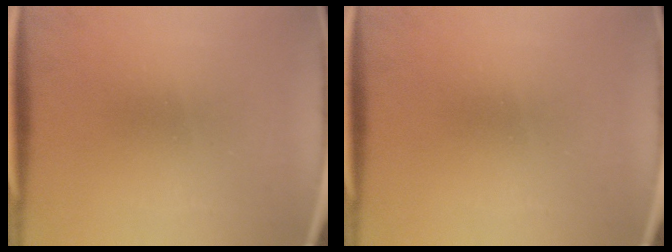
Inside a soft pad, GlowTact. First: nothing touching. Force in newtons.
{"total": 0.0}